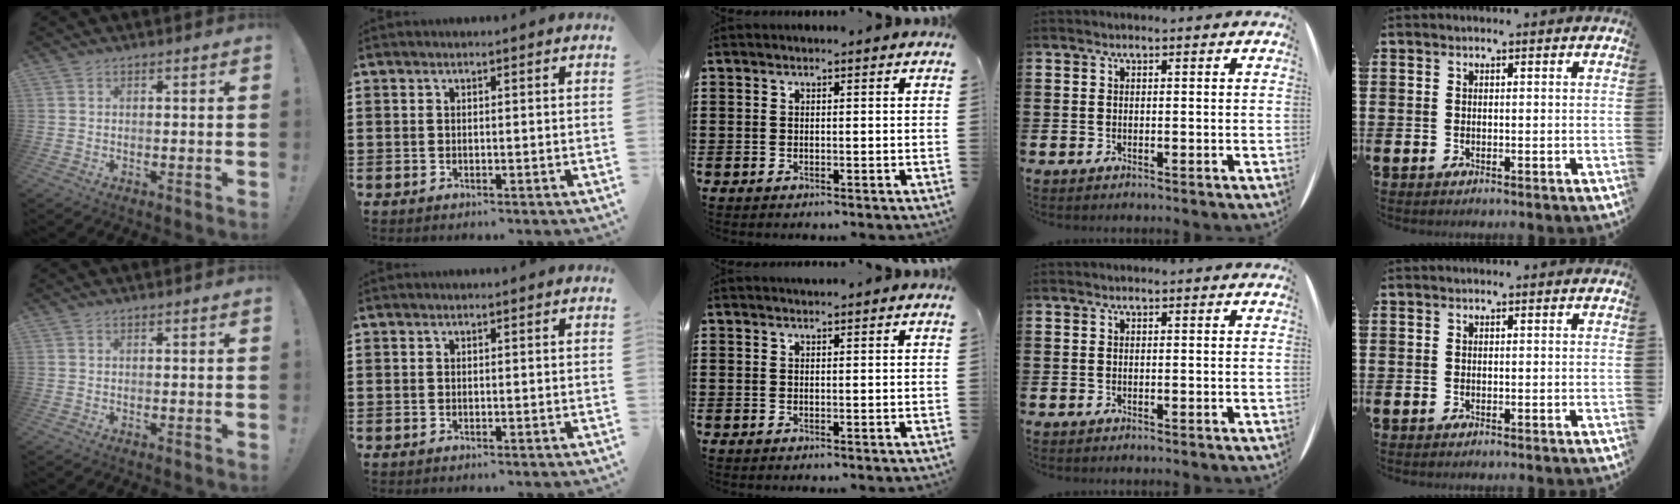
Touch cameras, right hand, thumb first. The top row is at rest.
{}